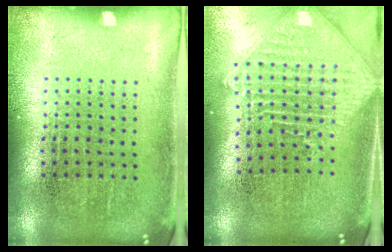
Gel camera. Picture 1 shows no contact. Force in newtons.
{"total": 2.2, "press": 1.8, "slide": 1.3}